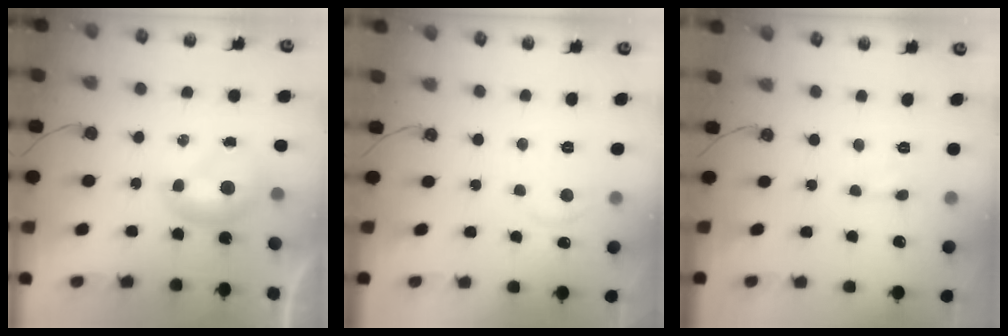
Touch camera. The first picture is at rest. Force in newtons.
{"total": 1.5, "press": 1.2, "slide": 1.0}
{"total": 1.3, "press": 1.2, "slide": 0.3}